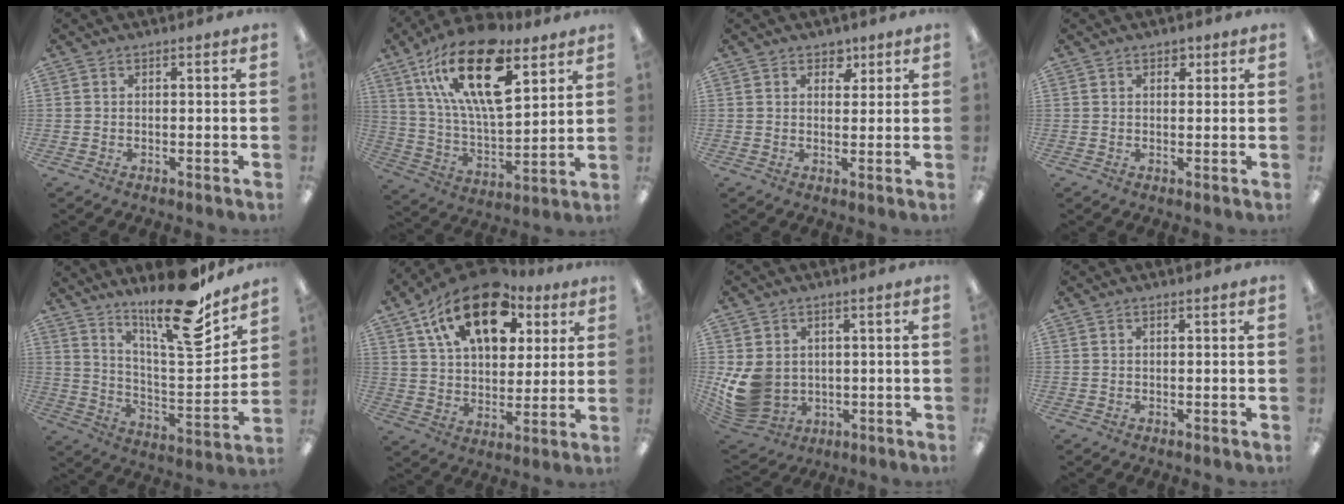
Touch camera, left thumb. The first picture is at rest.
{"total": 24.2, "force": [12.9, 10.5, 17.5], "torque": [-0.317, -0.061, 0.218]}
{"total": 3.4, "force": [2.1, 2.4, 1.1], "torque": [-0.003, -0.007, 0.033]}
{"total": 2.0, "force": [1.2, 1.3, 0.9], "torque": [-0.004, -0.003, 0.017]}
{"total": 20.3, "force": [15.4, 4.5, 12.5], "torque": [-0.197, -0.109, 0.249]}
{"total": 19.5, "force": [10.5, 11.0, 12.1], "torque": [-0.202, -0.036, 0.185]}
{"total": 10.1, "force": [0.0, 8.5, 5.4], "torque": [-0.125, -0.008, 0.008]}
{"total": 0.0}